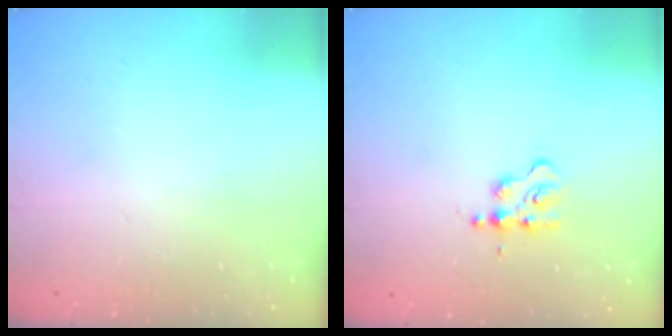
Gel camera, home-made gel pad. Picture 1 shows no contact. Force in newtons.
{"total": 2.4, "press": 2.4, "slide": 0.3}